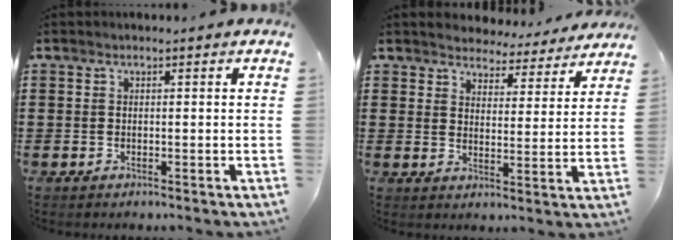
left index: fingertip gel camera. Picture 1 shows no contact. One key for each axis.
{"total": 4.6, "fx": 4.5, "fy": 0.5, "fz": -0.2, "tx": -0.012, "ty": -0.033, "tz": 0.078}